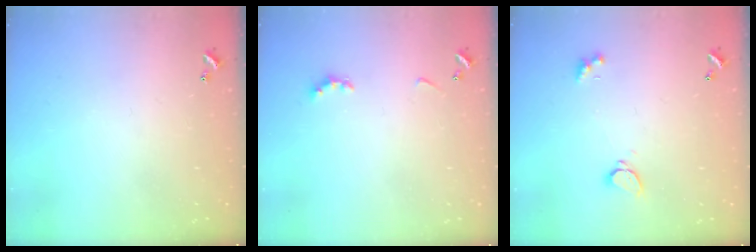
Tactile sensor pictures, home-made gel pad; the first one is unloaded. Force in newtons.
{"total": 2.9, "press": 2.8, "slide": 0.6}
{"total": 1.7, "press": 1.7, "slide": 0.3}